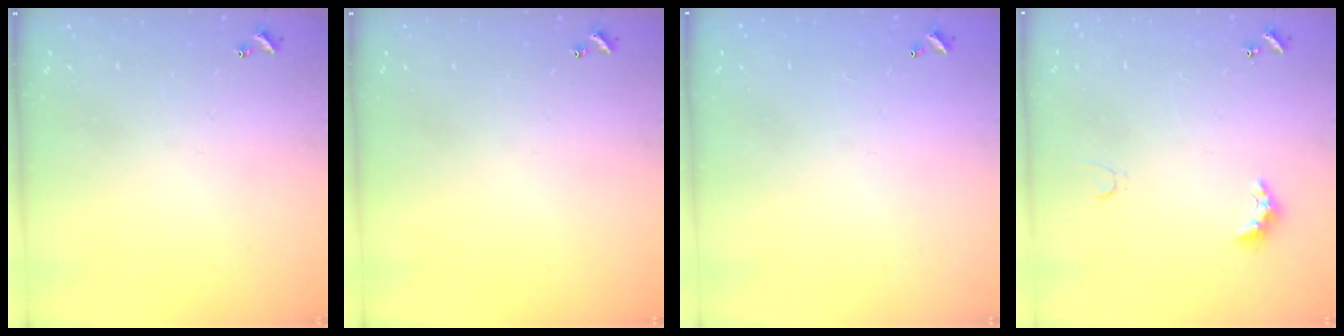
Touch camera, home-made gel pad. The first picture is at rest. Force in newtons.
{"total": 0.0}
{"total": 3.0, "press": 3.0, "slide": 0.1}
{"total": 2.9, "press": 2.8, "slide": 0.6}